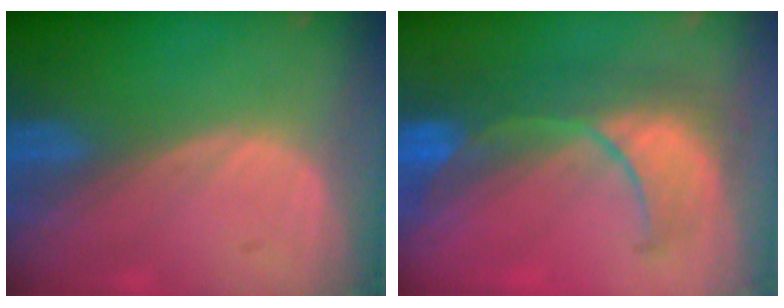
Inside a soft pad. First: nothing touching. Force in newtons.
{"total": 8.7, "press": 8.6, "slide": 1.5}